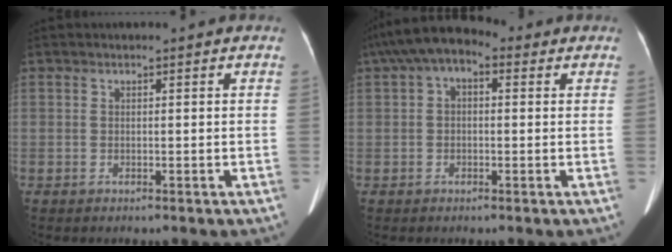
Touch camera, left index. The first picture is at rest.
{"total": 7.2, "force": [2.9, 3.8, 5.4], "torque": [-0.098, 0.048, 0.044]}